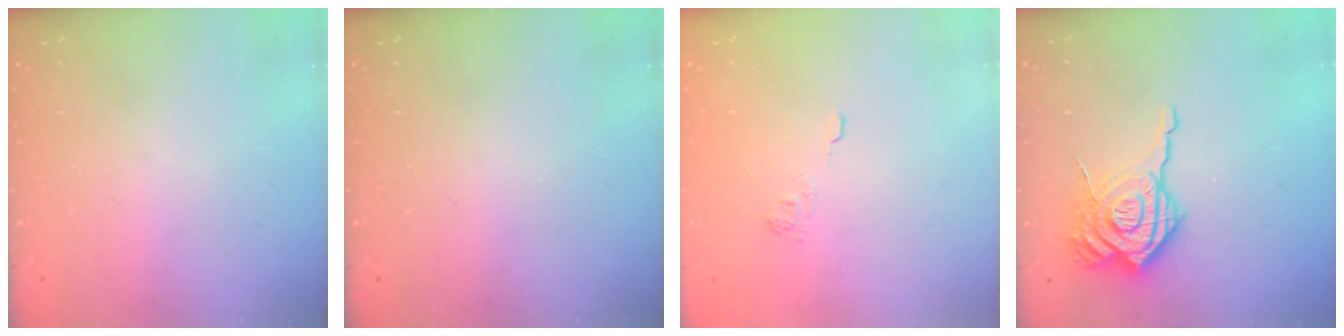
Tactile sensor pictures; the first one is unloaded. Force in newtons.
{"total": 0.0}
{"total": 2.3, "press": 1.8, "slide": 1.3}
{"total": 19.3, "press": 19.2, "slide": 2.0}